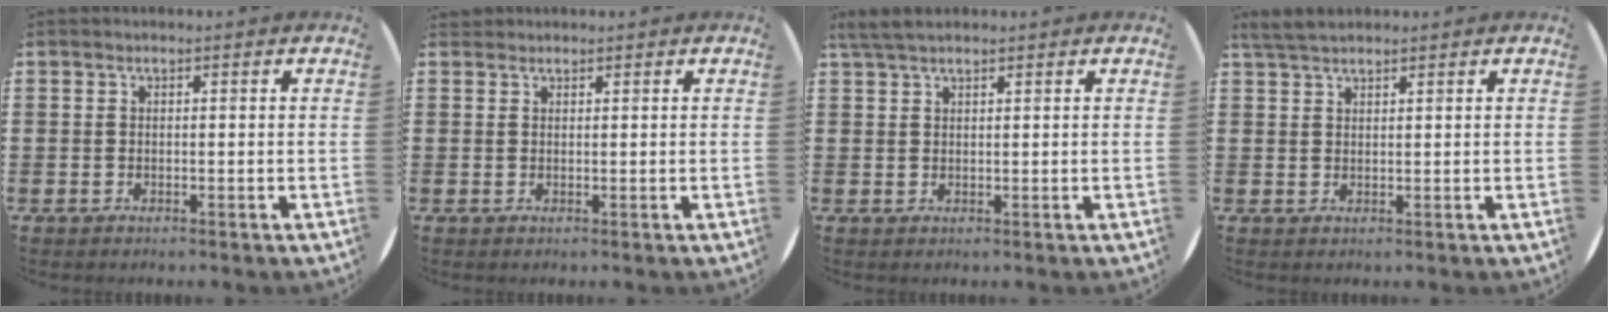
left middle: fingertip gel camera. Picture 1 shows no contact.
{"total": 0.7, "force": [0.6, 0.2, -0.1], "torque": [0.002, 0.003, 0.013]}
{"total": 2.6, "force": [2.2, 0.6, 1.4], "torque": [-0.031, 0.006, 0.041]}
{"total": 2.8, "force": [2.4, 0.6, 1.1], "torque": [-0.027, 0.004, 0.046]}